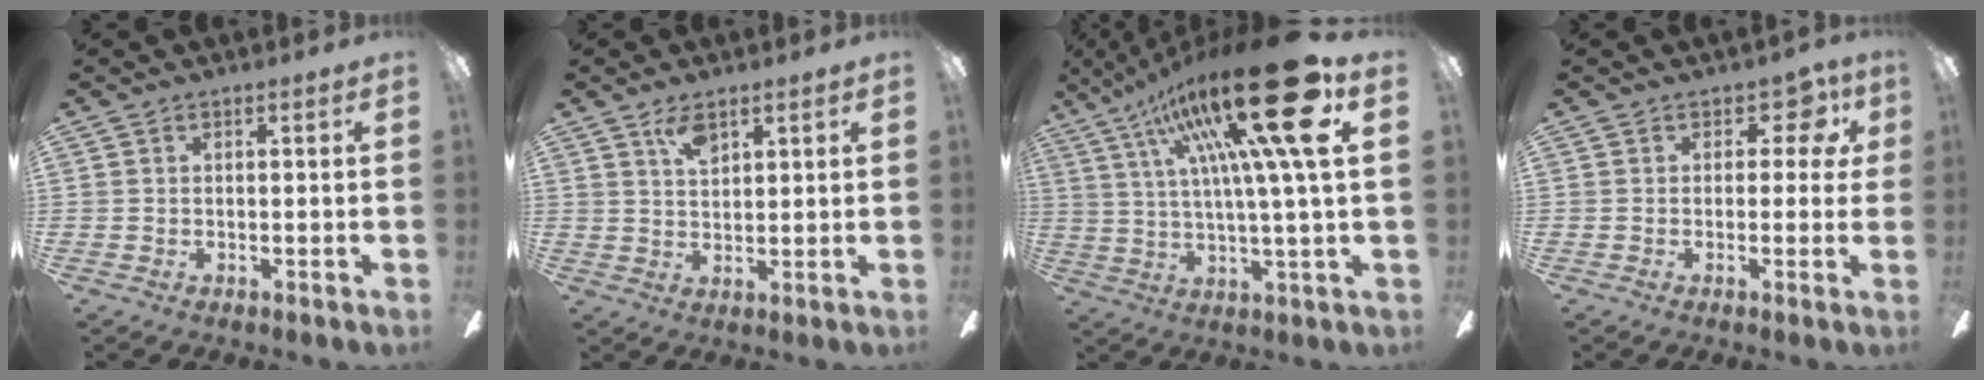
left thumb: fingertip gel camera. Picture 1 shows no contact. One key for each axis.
{"total": 4.8, "fx": 3.2, "fy": 2.0, "fz": 2.9, "tx": -0.048, "ty": -0.003, "tz": 0.054}
{"total": 27.2, "fx": 11.4, "fy": 4.9, "fz": 24.3, "tx": -0.408, "ty": -0.058, "tz": 0.167}
{"total": 5.4, "fx": 2.1, "fy": 3.7, "fz": 3.2, "tx": -0.030, "ty": -0.008, "tz": 0.030}